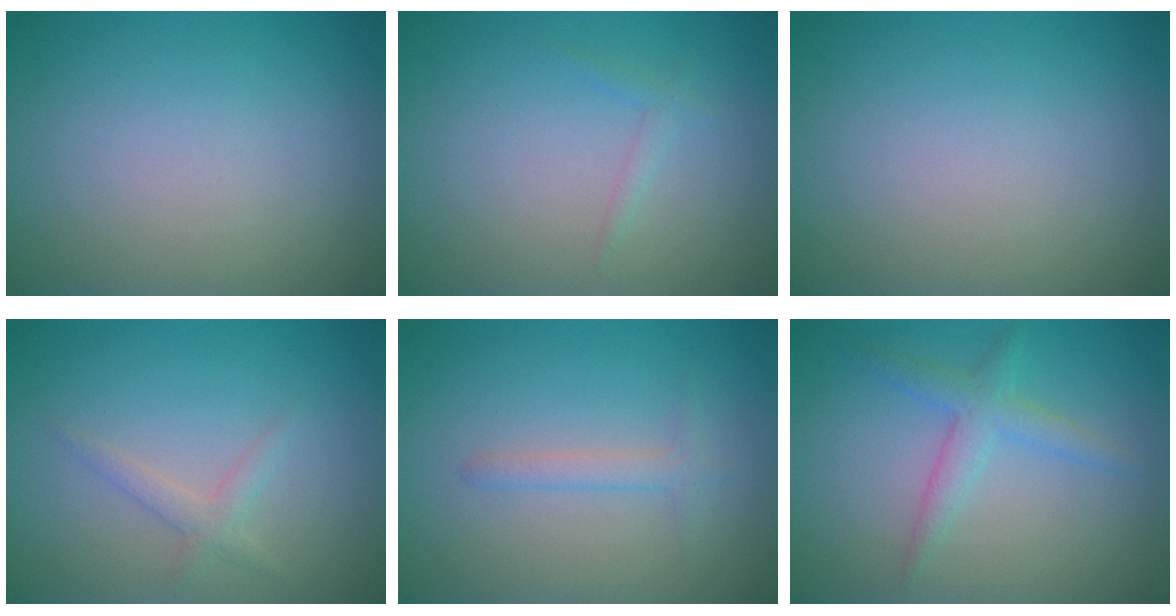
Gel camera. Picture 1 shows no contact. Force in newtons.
{"total": 0.9, "press": 0.9, "slide": 0.1}
{"total": 0.0}
{"total": 1.5, "press": 1.5, "slide": 0.1}
{"total": 1.4, "press": 1.4, "slide": 0.1}
{"total": 2.4, "press": 2.4, "slide": 0.1}